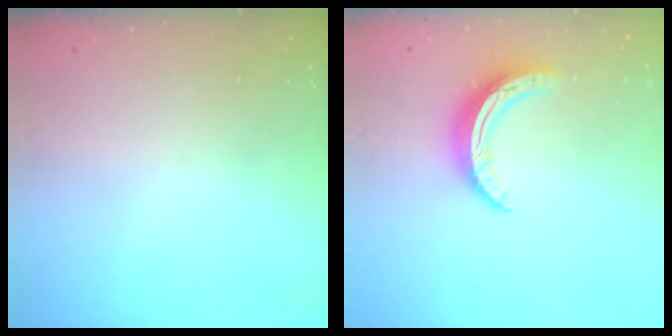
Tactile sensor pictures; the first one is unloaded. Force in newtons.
{"total": 9.9, "press": 9.9, "slide": 0.5}